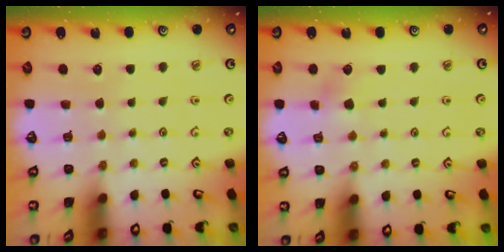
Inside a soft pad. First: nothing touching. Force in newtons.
{"total": 3.4, "press": 3.4, "slide": 0.3}